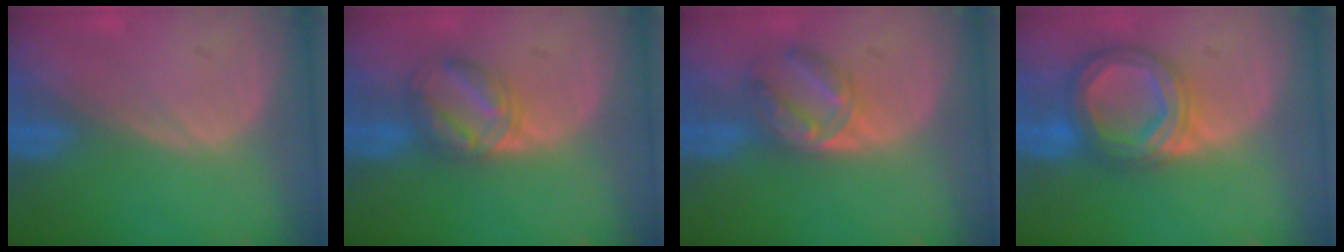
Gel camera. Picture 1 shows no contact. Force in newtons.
{"total": 5.8, "press": 5.6, "slide": 1.2}
{"total": 5.9, "press": 5.5, "slide": 2.0}
{"total": 8.1, "press": 8.0, "slide": 0.6}